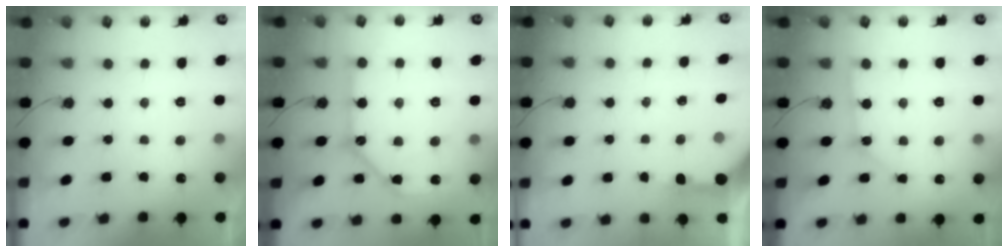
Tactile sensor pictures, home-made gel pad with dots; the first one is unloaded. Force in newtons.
{"total": 11.6, "press": 11.5, "slide": 1.2}
{"total": 5.8, "press": 5.7, "slide": 0.5}
{"total": 2.5, "press": 2.5, "slide": 0.2}